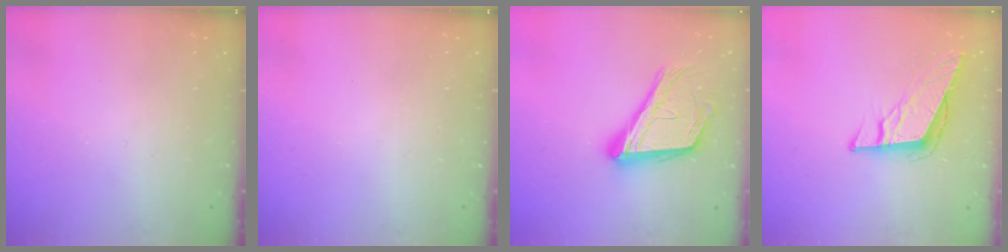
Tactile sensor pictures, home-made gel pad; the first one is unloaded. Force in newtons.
{"total": 0.0}
{"total": 19.7, "press": 19.6, "slide": 2.3}
{"total": 10.2, "press": 10.0, "slide": 1.6}